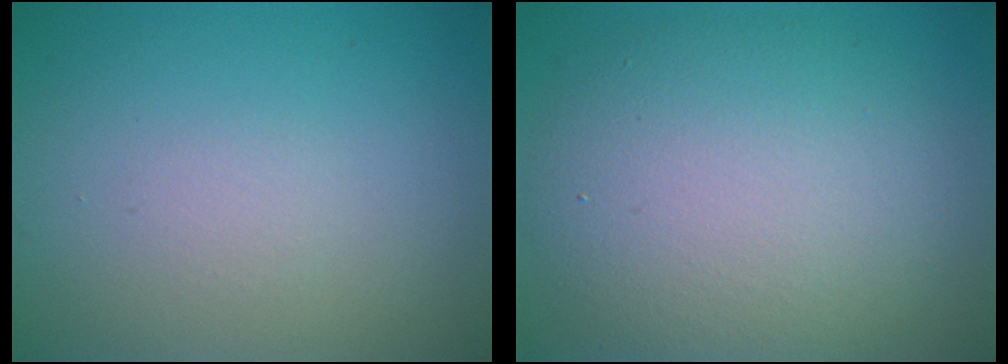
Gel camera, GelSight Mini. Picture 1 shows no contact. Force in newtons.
{"total": 10.5, "press": 10.5, "slide": 0.1}